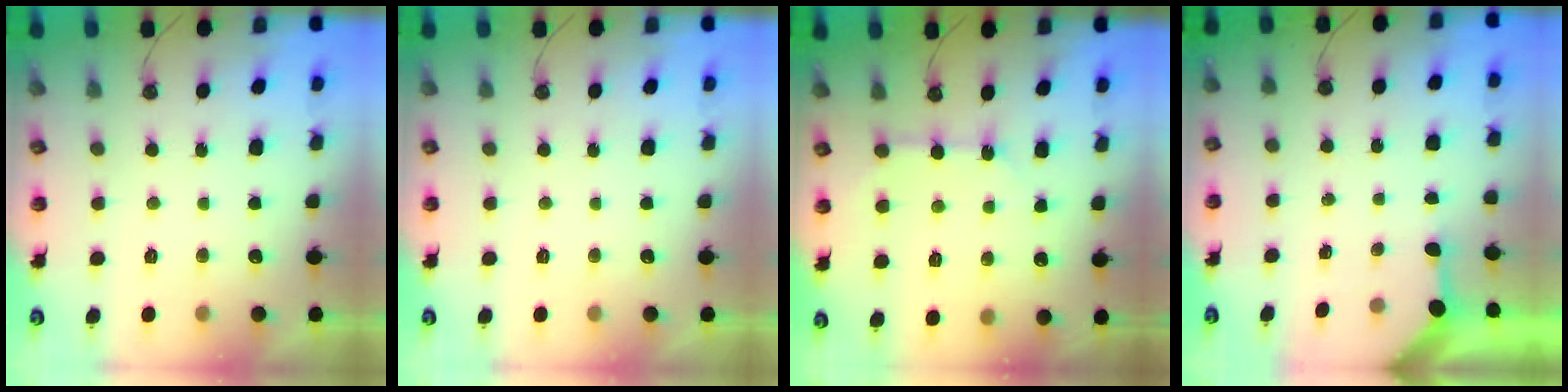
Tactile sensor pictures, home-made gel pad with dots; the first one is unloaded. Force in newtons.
{"total": 0.0}
{"total": 5.9, "press": 5.9, "slide": 0.5}
{"total": 3.3, "press": 3.3, "slide": 0.3}